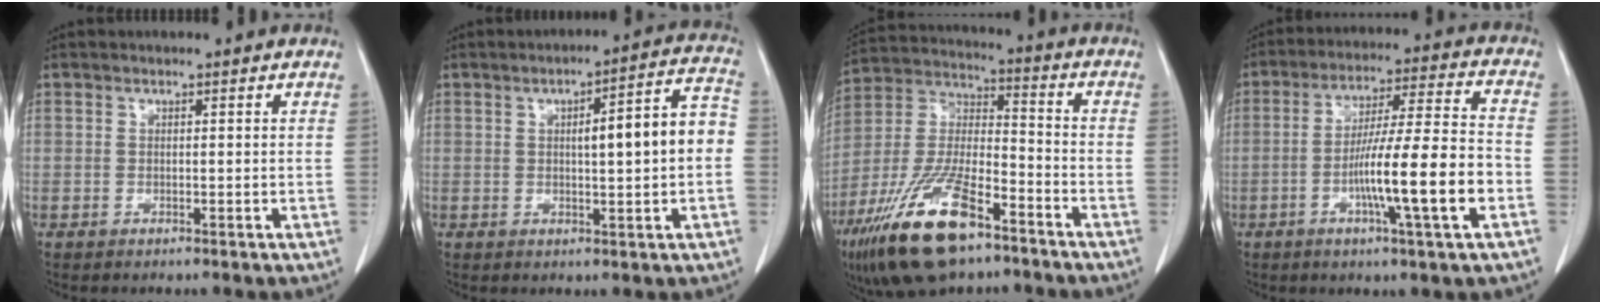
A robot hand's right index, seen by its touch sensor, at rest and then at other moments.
{"total": 9.6, "force": [0.1, 1.3, 9.5], "torque": [-0.128, 0.031, 0.002]}
{"total": 18.2, "force": [-11.3, 5.8, 13.1], "torque": [-0.288, -0.016, -0.209]}
{"total": 14.5, "force": [-4.3, -0.1, 13.9], "torque": [-0.236, -0.001, -0.073]}